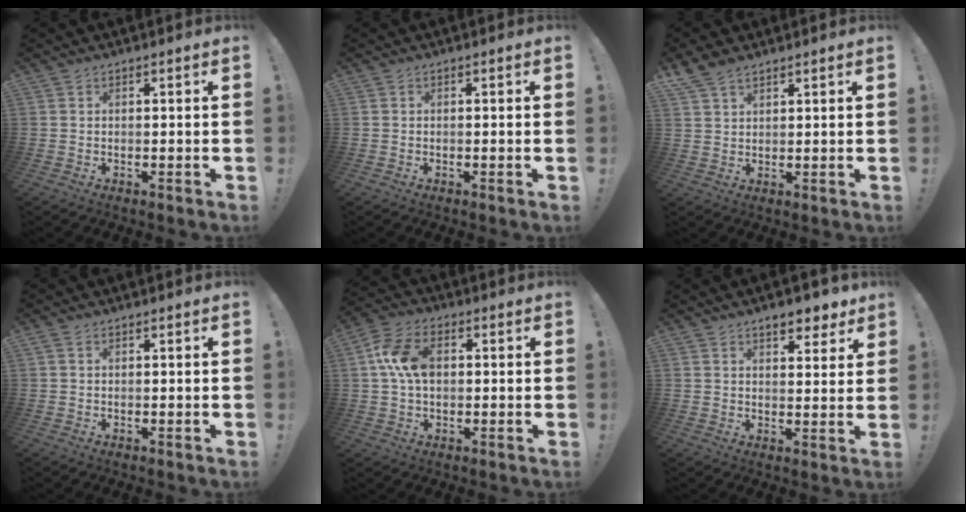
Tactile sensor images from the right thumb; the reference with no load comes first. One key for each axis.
{"total": 0.5, "fx": 0.0, "fy": -0.4, "fz": 0.3, "tx": -0.006, "ty": -0.003, "tz": 0.000}
{"total": 5.6, "fx": 4.4, "fy": 2.5, "fz": 2.4, "tx": -0.047, "ty": -0.016, "tz": 0.086}
{"total": 0.8, "fx": 0.4, "fy": 0.4, "fz": 0.6, "tx": -0.013, "ty": 0.001, "tz": 0.006}
{"total": 11.2, "fx": 1.4, "fy": 7.3, "fz": 8.3, "tx": -0.158, "ty": 0.011, "tz": 0.028}
{"total": 6.8, "fx": 5.2, "fy": 2.9, "fz": 3.4, "tx": -0.032, "ty": -0.031, "tz": 0.091}